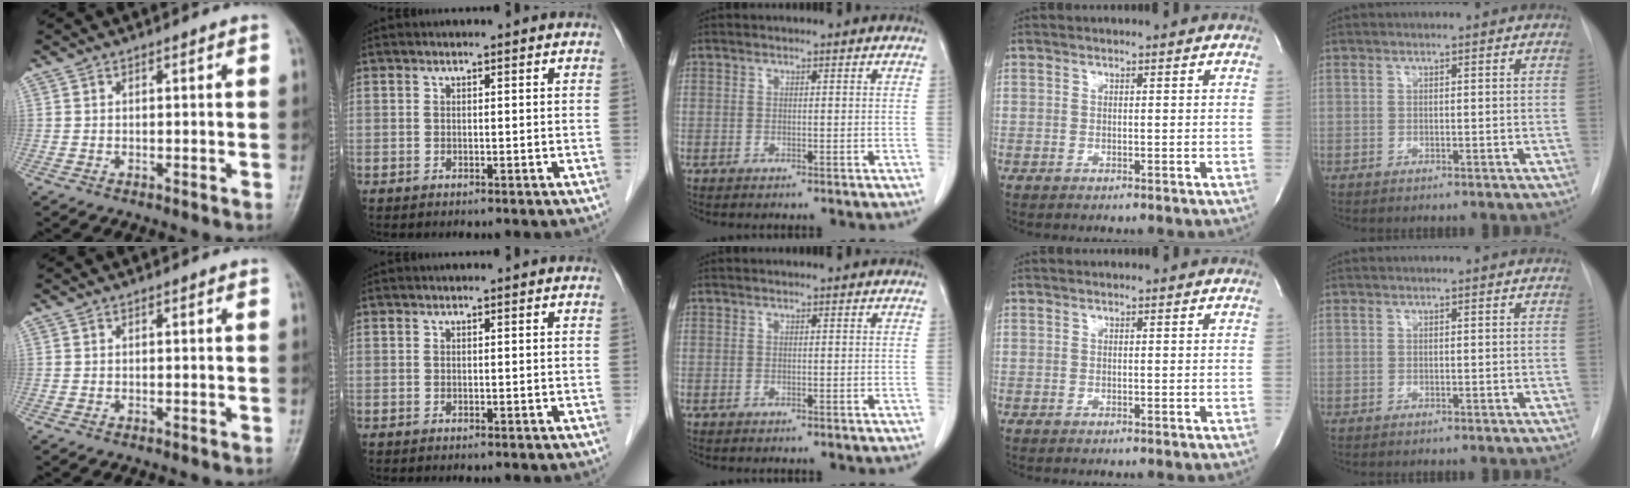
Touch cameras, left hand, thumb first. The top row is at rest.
{}